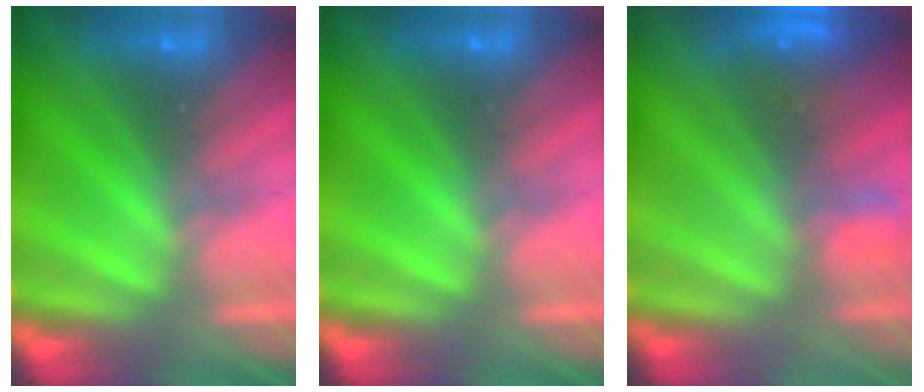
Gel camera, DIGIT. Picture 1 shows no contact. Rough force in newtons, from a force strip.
{"total": 0.0}
{"total": 2.6}